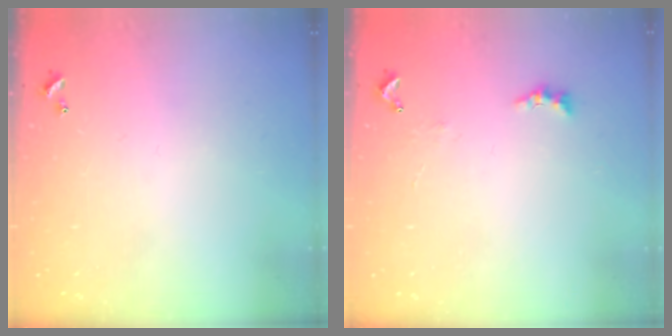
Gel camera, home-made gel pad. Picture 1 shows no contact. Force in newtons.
{"total": 2.0, "press": 1.9, "slide": 0.6}